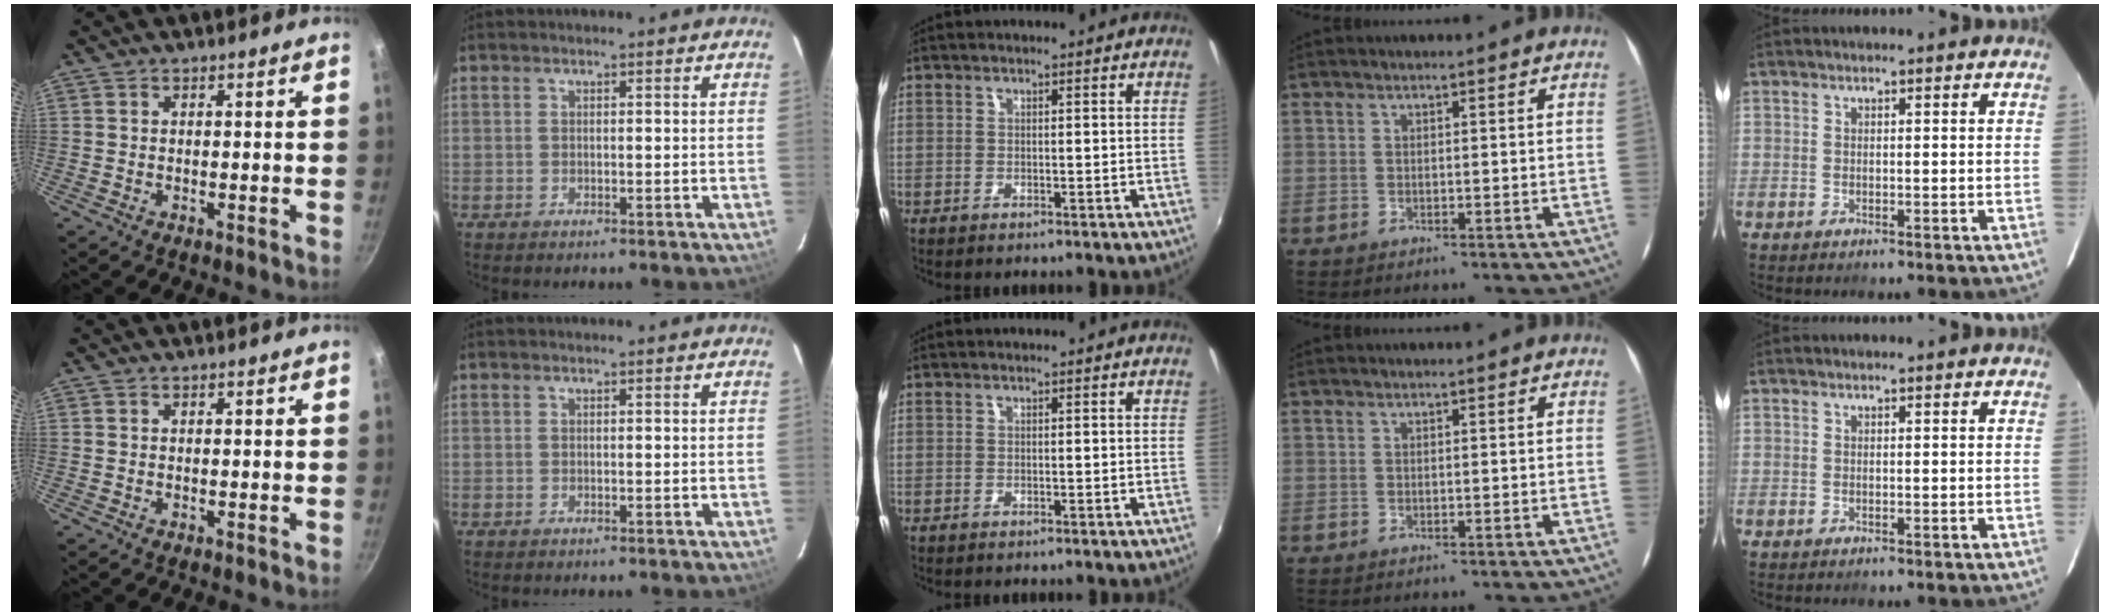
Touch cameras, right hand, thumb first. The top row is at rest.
{}